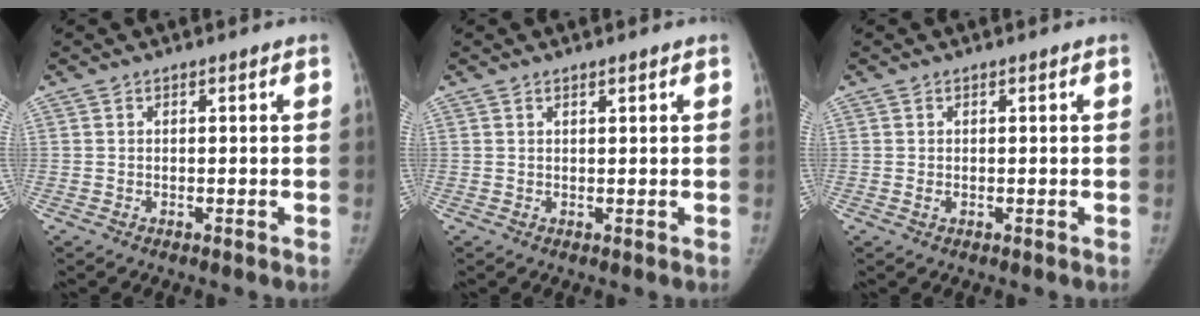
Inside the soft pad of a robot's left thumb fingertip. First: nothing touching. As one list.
[{"total": 1.0, "force": [0.7, 0.2, 0.7], "torque": [-0.010, -0.003, 0.013]}, {"total": 0.9, "force": [0.1, 0.5, 0.7], "torque": [-0.013, 0.000, 0.005]}]